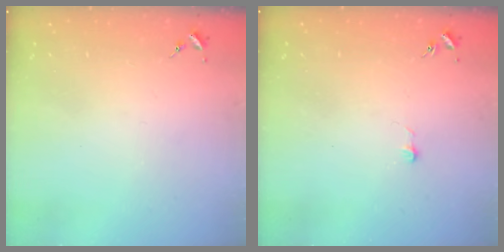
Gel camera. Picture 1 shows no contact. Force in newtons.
{"total": 2.9, "press": 2.9, "slide": 0.2}